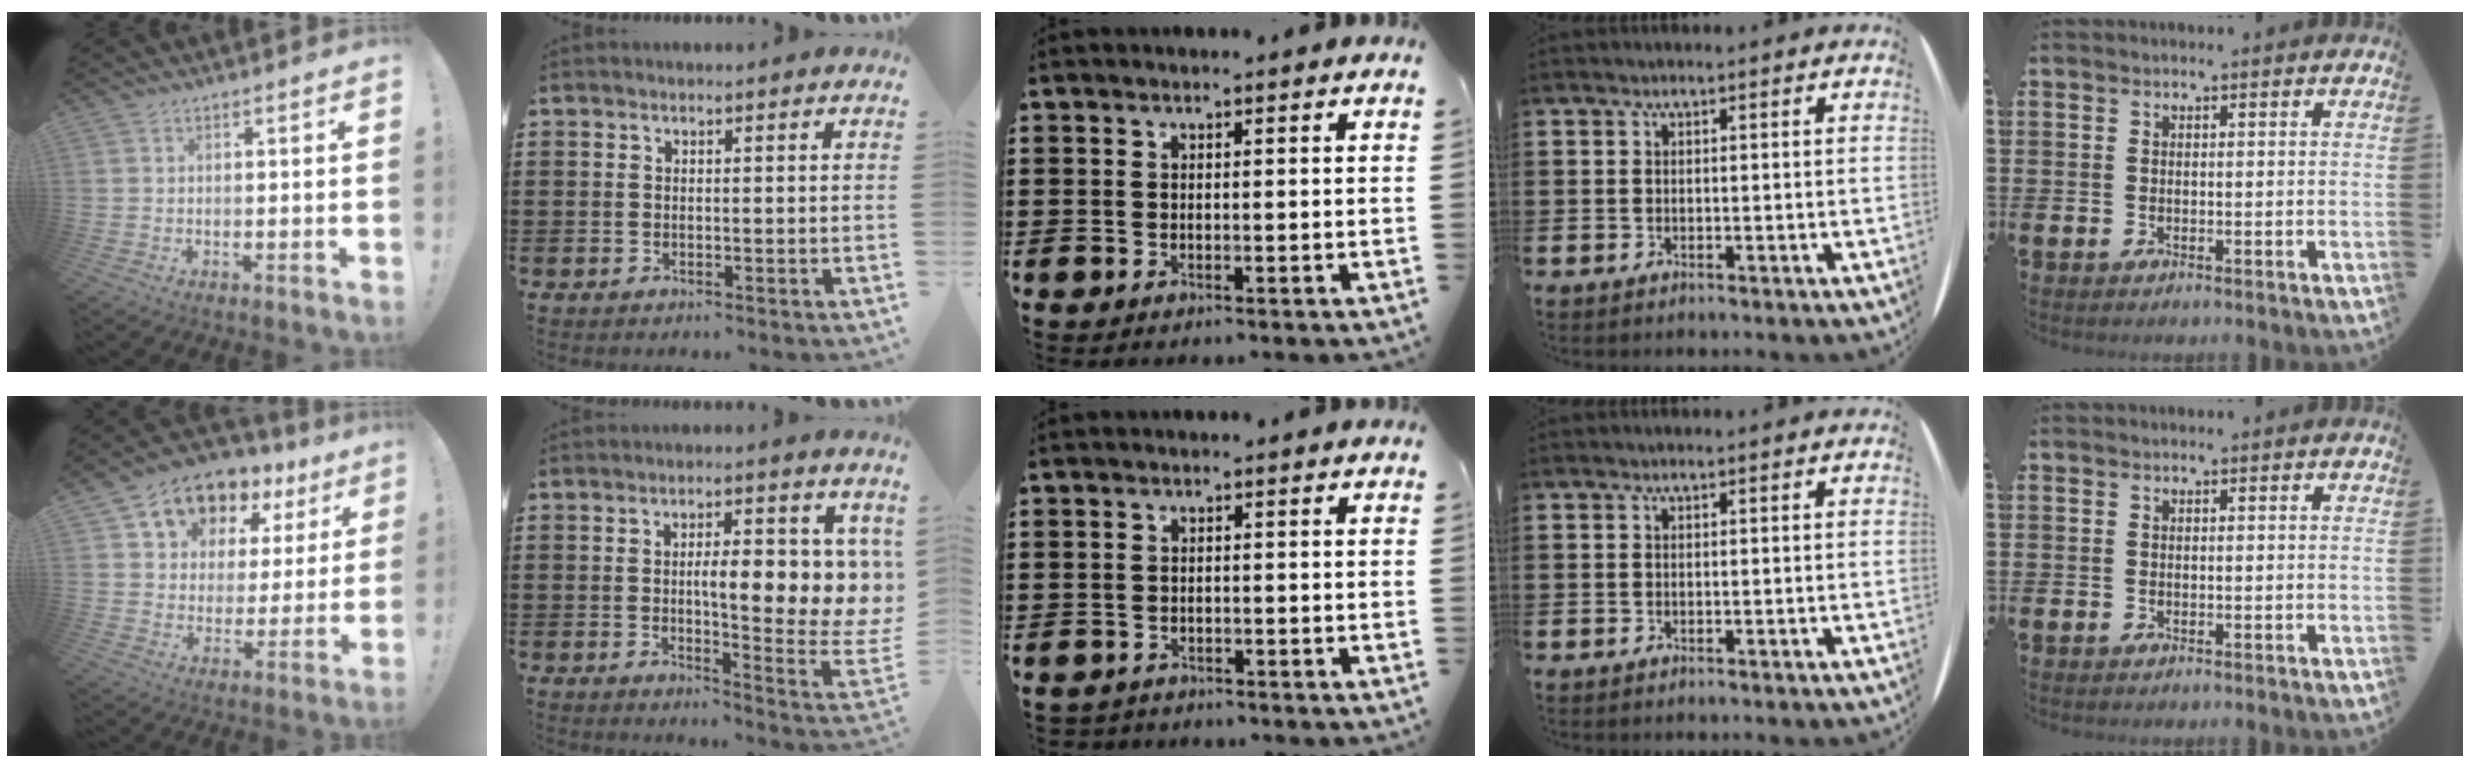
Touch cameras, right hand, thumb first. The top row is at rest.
{"thumb": {"total": 11.3, "force": [7.5, 7.5, 3.9], "torque": [-0.062, -0.059, 0.139]}, "index": {"total": 9.8, "force": [1.5, 3.2, 9.1], "torque": [-0.130, -0.014, 0.020]}, "middle": {"total": 1.4, "force": [-1.3, 0.3, -0.3], "torque": [0.000, 0.000, -0.031]}}